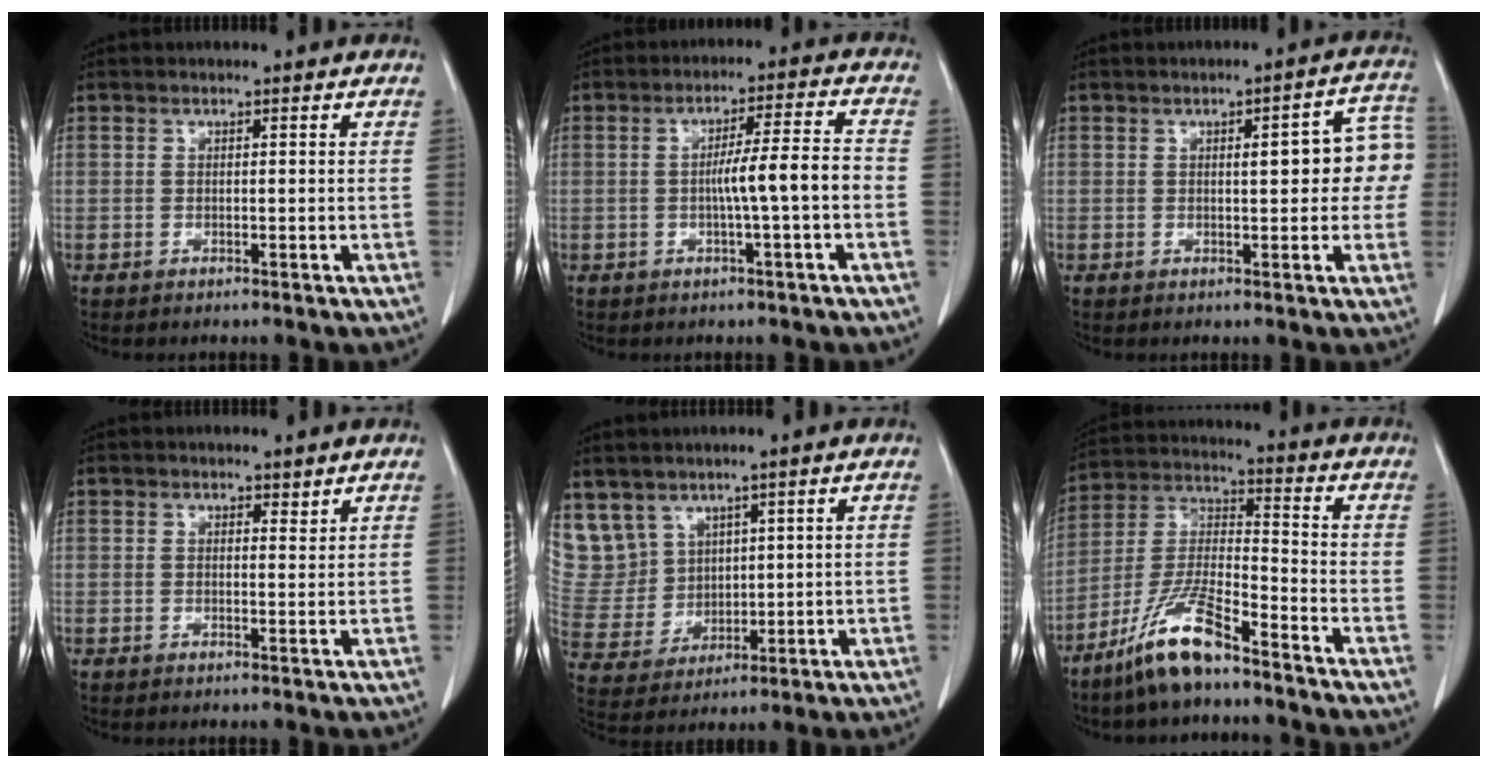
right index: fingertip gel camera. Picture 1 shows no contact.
{"total": 7.3, "force": [-1.3, -0.3, 7.1], "torque": [-0.115, 0.012, -0.019]}
{"total": 8.7, "force": [1.1, 2.5, 8.3], "torque": [-0.095, 0.031, 0.009]}
{"total": 1.5, "force": [1.3, 0.5, 0.4], "torque": [-0.004, -0.005, 0.019]}
{"total": 12.1, "force": [6.9, 9.6, 2.2], "torque": [-0.078, 0.043, 0.171]}
{"total": 11.6, "force": [-8.4, 1.8, 7.8], "torque": [-0.168, -0.014, -0.168]}